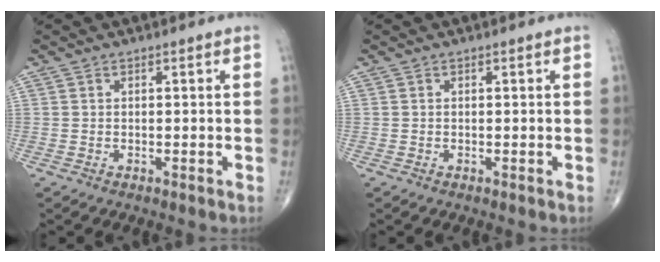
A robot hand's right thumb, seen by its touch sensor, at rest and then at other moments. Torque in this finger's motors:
{"motor_torque": [0.06, 0.06, -0.07, -0.07, 0.01]}